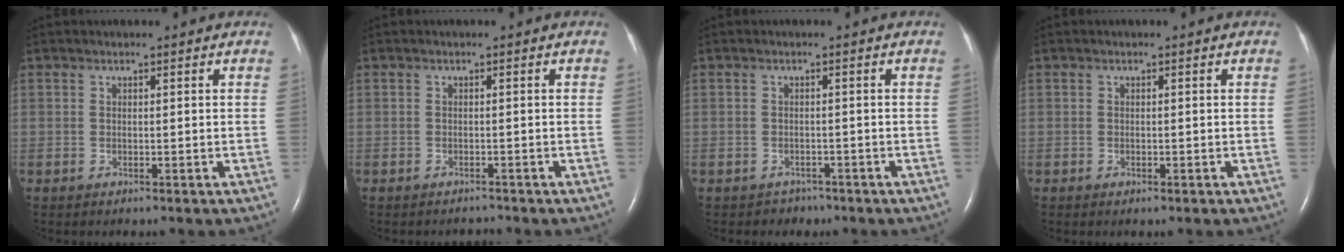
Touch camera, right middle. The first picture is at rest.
{"total": 0.8, "force": [-0.8, 0.1, -0.2], "torque": [-0.001, -0.006, -0.011]}
{"total": 1.6, "force": [-1.2, 1.0, -0.4], "torque": [-0.002, 0.003, -0.019]}
{"total": 0.0}